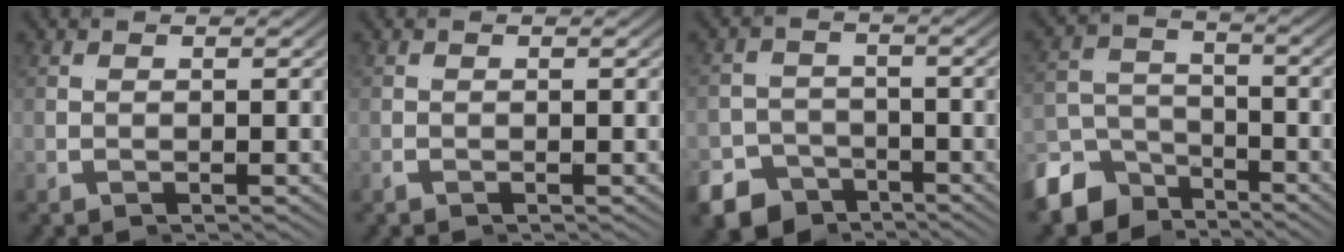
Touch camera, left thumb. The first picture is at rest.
{"total": 0.7, "force": [-0.1, -0.5, -0.4], "torque": [0.003, 0.003, -0.006]}
{"total": 8.5, "force": [-3.7, 7.1, 2.9], "torque": [-0.054, -0.034, -0.064]}
{"total": 7.0, "force": [-4.4, 4.2, 3.6], "torque": [-0.068, -0.009, -0.079]}